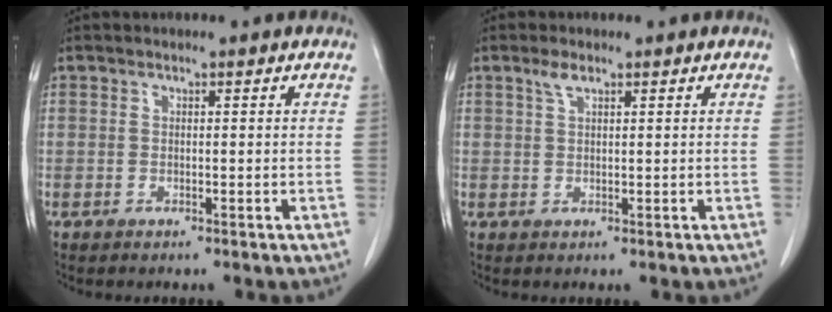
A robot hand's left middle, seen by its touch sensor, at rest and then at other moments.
{"total": 1.7, "force": [1.2, 0.5, 1.2], "torque": [-0.026, 0.005, 0.024]}